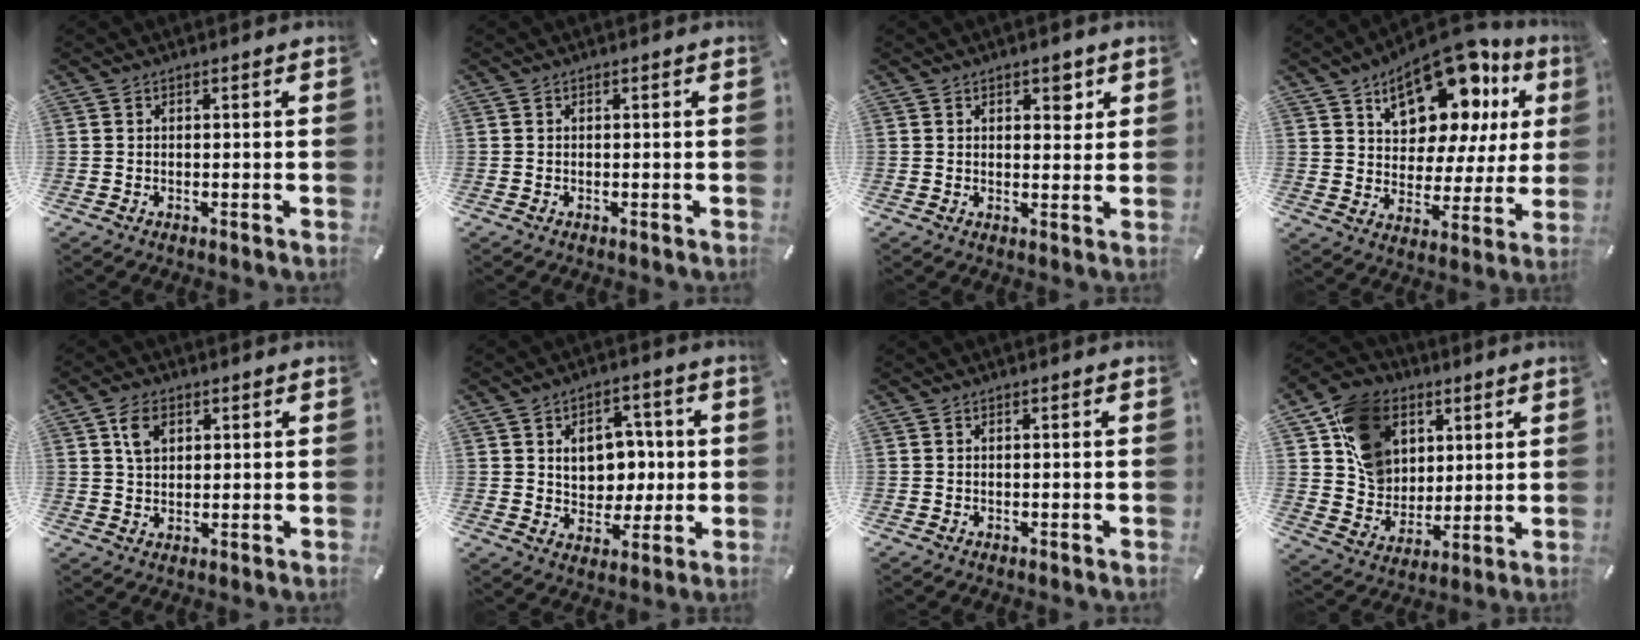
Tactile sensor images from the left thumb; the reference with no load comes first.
{"total": 0.0}
{"total": 3.2, "force": [1.7, 2.2, 1.7], "torque": [0.002, -0.011, 0.020]}
{"total": 18.4, "force": [12.3, 10.2, 9.1], "torque": [-0.134, -0.085, 0.213]}
{"total": 5.1, "force": [2.1, 3.7, 2.9], "torque": [-0.048, 0.001, 0.036]}
{"total": 9.7, "force": [1.1, 8.3, 5.0], "torque": [-0.059, 0.000, 0.019]}
{"total": 0.0}
{"total": 14.7, "force": [5.5, 12.1, 6.3], "torque": [-0.121, -0.011, 0.110]}